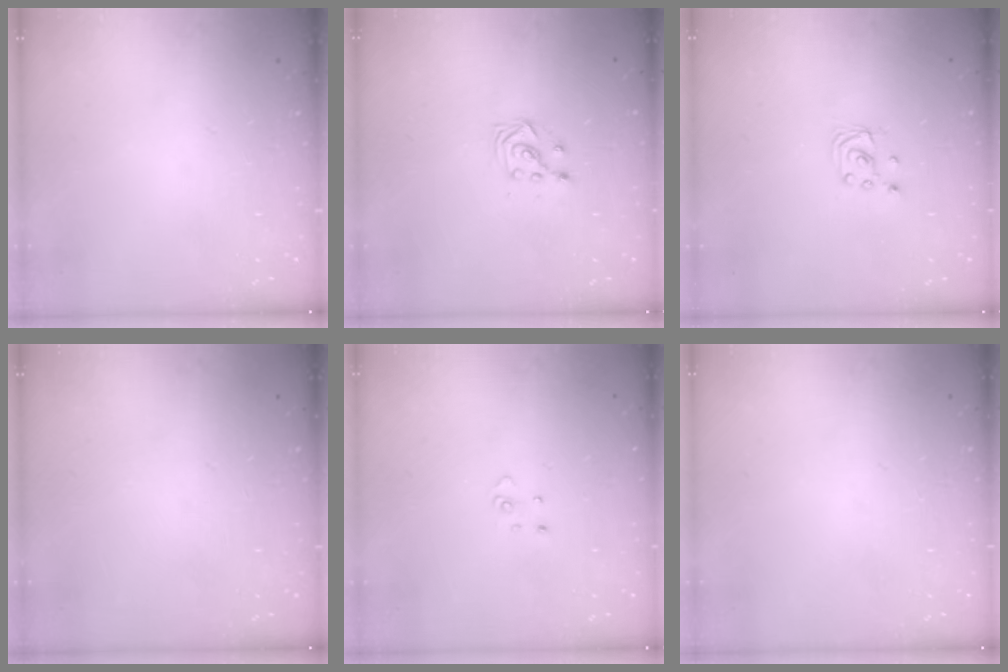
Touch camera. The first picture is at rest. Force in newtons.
{"total": 2.7, "press": 2.7, "slide": 0.3}
{"total": 2.0, "press": 2.0, "slide": 0.2}
{"total": 0.0}
{"total": 2.7, "press": 2.7, "slide": 0.3}
{"total": 0.0}